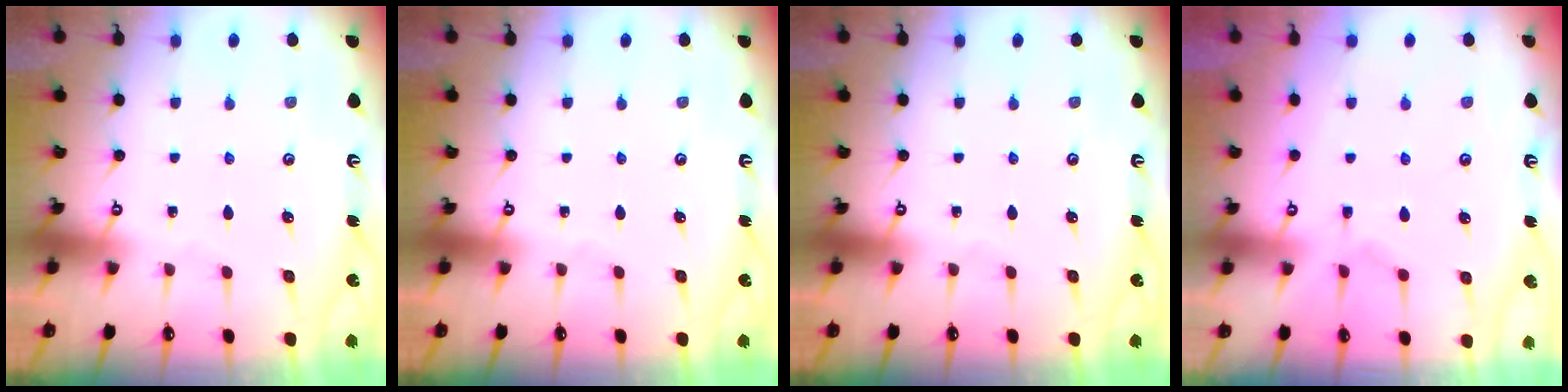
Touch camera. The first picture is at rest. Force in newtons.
{"total": 0.0}
{"total": 0.0}
{"total": 1.1, "press": 0.3, "slide": 1.0}